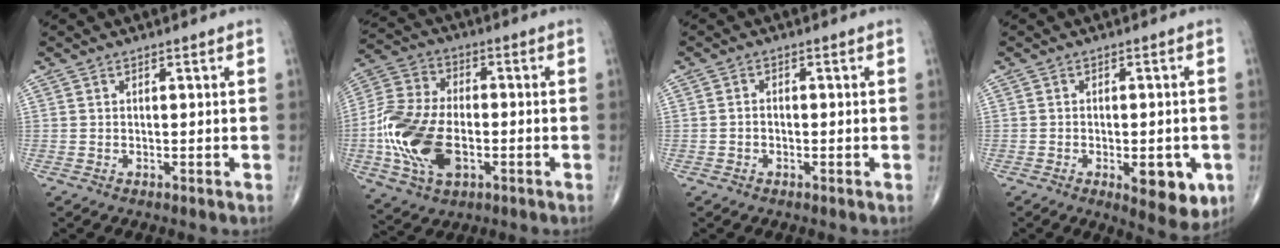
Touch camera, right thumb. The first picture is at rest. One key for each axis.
{"total": 17.2, "fx": -3.6, "fy": 10.3, "fz": 13.3, "tx": -0.270, "ty": 0.011, "tz": -0.067}
{"total": 1.2, "fx": -0.5, "fy": 0.9, "fz": 0.7, "tx": -0.009, "ty": 0.006, "tz": -0.008}
{"total": 9.0, "fx": -3.0, "fy": 3.7, "fz": 7.5, "tx": -0.077, "ty": -0.003, "tz": -0.031}